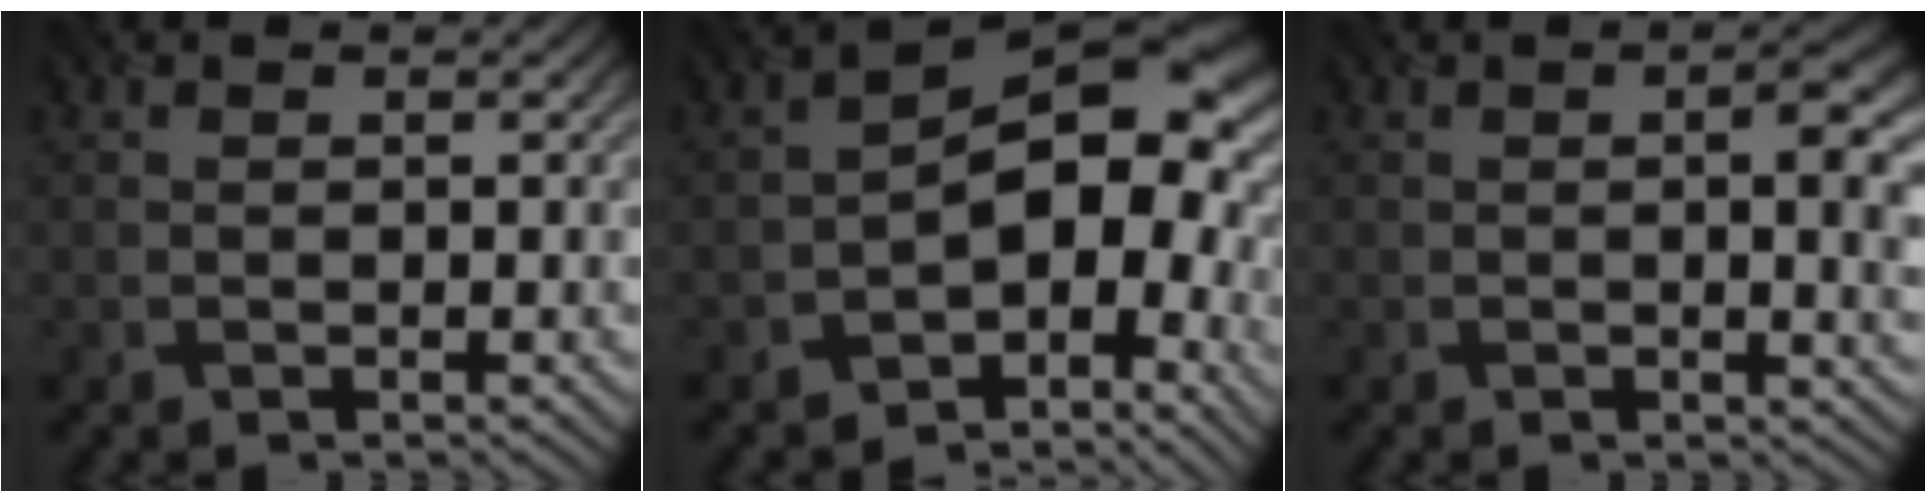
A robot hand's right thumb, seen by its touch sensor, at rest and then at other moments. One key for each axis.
{"total": 11.3, "fx": -3.3, "fy": 6.8, "fz": 8.3, "tx": -0.097, "ty": -0.006, "tz": -0.064}
{"total": 4.5, "fx": 0.4, "fy": 1.2, "fz": 4.3, "tx": -0.066, "ty": 0.000, "tz": 0.007}